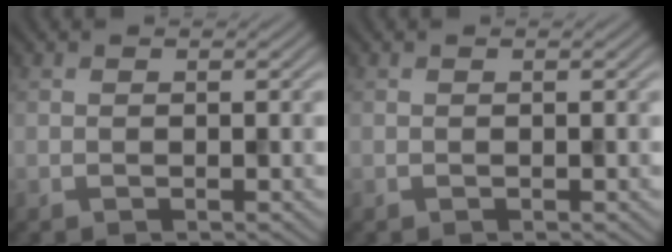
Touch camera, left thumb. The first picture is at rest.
{"total": 0.0}